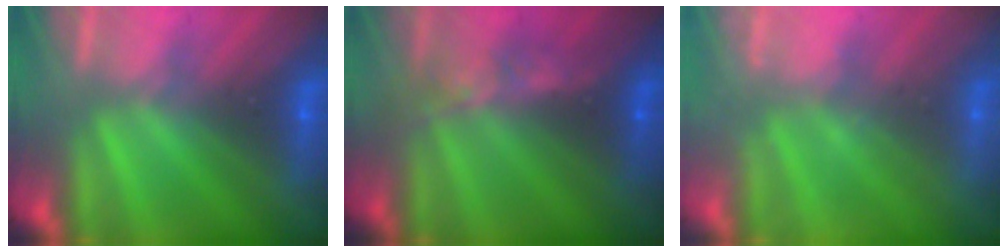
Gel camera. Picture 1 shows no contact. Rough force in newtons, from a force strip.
{"total": 9.1}
{"total": 2.4}